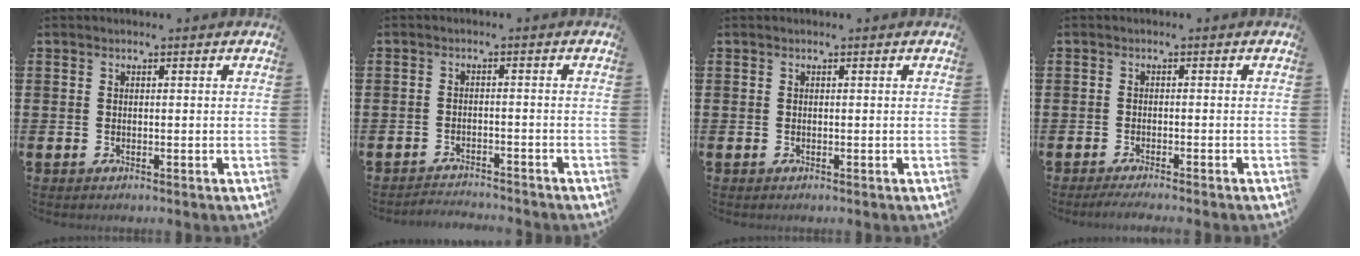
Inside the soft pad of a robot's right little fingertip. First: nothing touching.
{"total": 2.0, "force": [-2.0, -0.1, -0.2], "torque": [-0.003, 0.003, -0.043]}
{"total": 0.0}
{"total": 1.2, "force": [-1.0, -0.1, 0.7], "torque": [-0.009, -0.001, -0.020]}